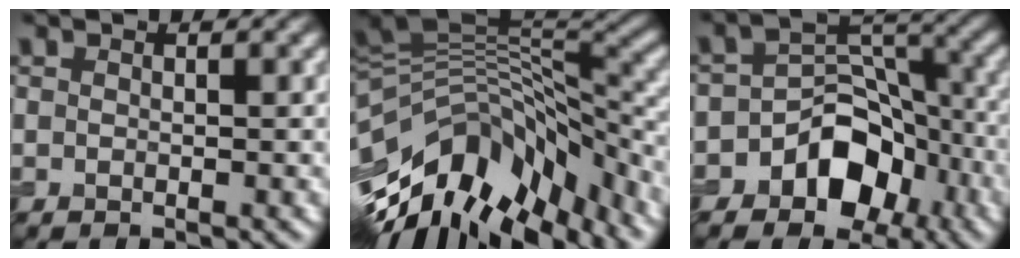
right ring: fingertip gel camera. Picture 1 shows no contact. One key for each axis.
{"total": 13.5, "fx": -6.1, "fy": 6.5, "fz": 10.1, "tx": -0.191, "ty": 0.021, "tz": -0.113}
{"total": 7.5, "fx": -3.9, "fy": 5.4, "fz": 3.4, "tx": -0.023, "ty": 0.021, "tz": -0.066}